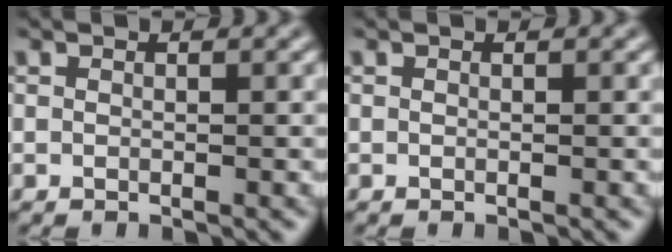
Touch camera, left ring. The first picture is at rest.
{"total": 0.0}